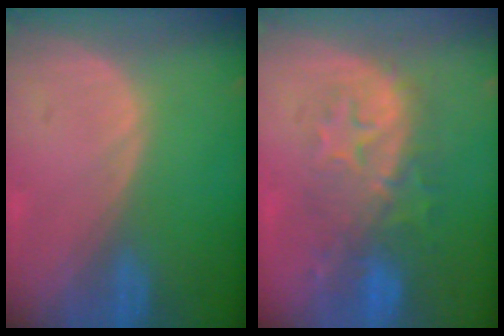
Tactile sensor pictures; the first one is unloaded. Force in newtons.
{"total": 9.1, "press": 8.6, "slide": 3.0}